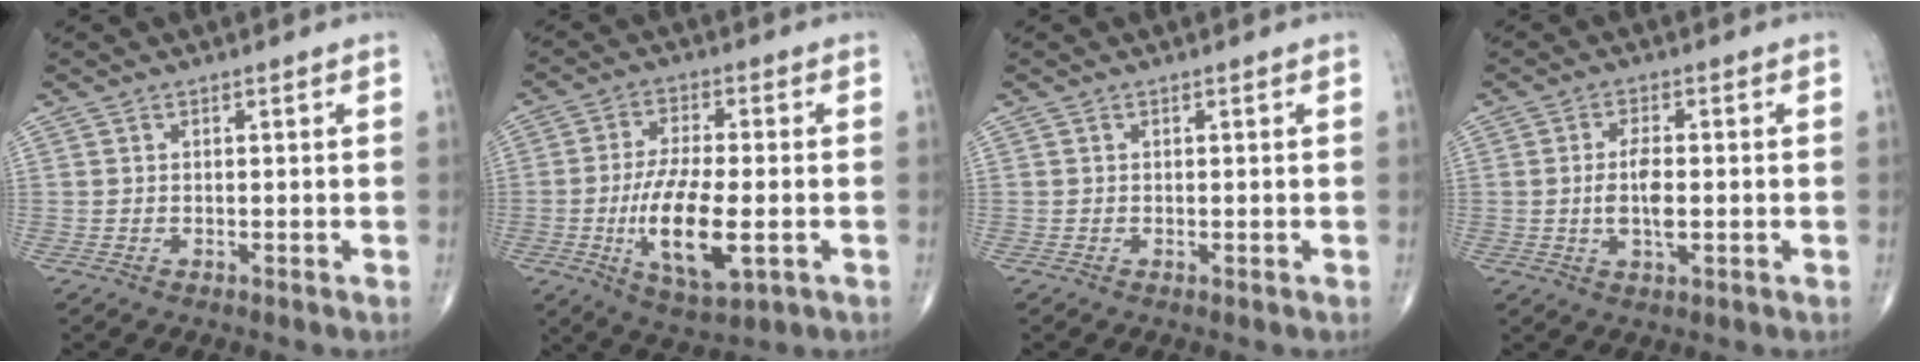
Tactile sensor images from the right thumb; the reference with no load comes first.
{"total": 13.5, "force": [-3.1, 5.1, 12.1], "torque": [-0.221, -0.005, -0.048]}
{"total": 0.0}
{"total": 5.6, "force": [-0.4, 2.2, 5.2], "torque": [-0.100, -0.003, -0.009]}